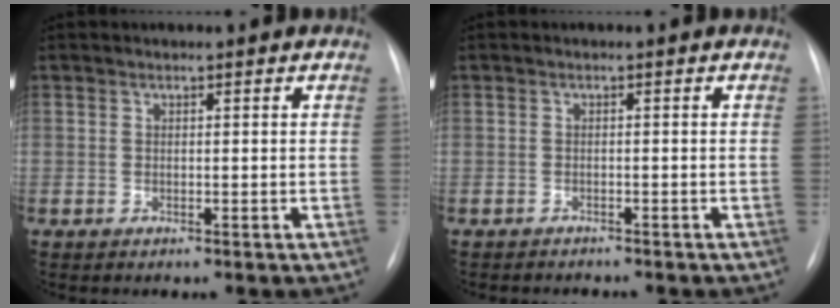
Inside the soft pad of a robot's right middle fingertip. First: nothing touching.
{"total": 1.9, "force": [-1.9, 0.6, 0.1], "torque": [-0.002, -0.004, -0.024]}